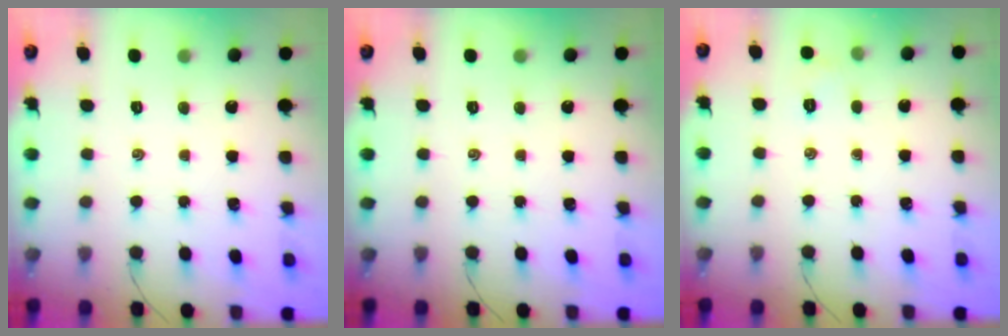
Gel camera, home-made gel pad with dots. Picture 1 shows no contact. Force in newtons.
{"total": 0.0}
{"total": 3.8, "press": 3.6, "slide": 1.1}